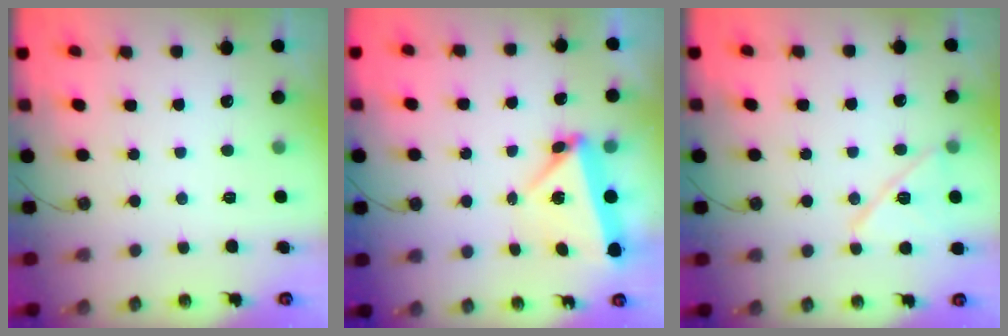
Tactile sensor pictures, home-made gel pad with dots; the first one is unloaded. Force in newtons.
{"total": 5.5, "press": 5.5, "slide": 0.4}
{"total": 12.0, "press": 12.0, "slide": 0.6}